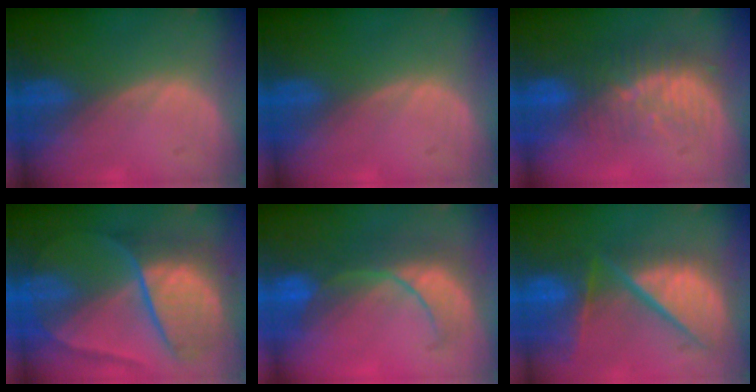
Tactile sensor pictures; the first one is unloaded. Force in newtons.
{"total": 0.0}
{"total": 8.5, "press": 7.6, "slide": 3.8}
{"total": 10.2, "press": 10.1, "slide": 1.1}
{"total": 7.9, "press": 7.7, "slide": 1.6}
{"total": 12.3, "press": 10.1, "slide": 7.0}